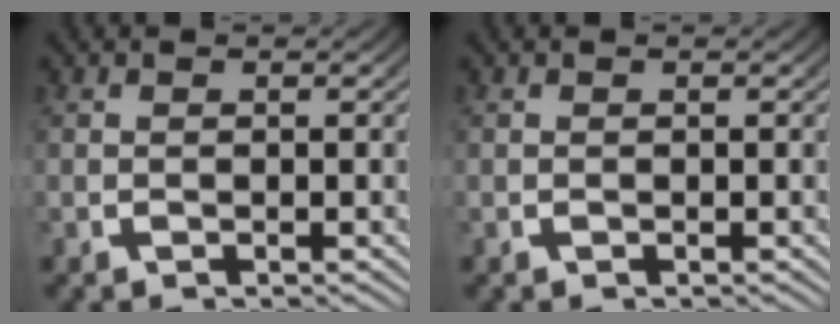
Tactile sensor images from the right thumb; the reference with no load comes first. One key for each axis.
{"total": 0.0}